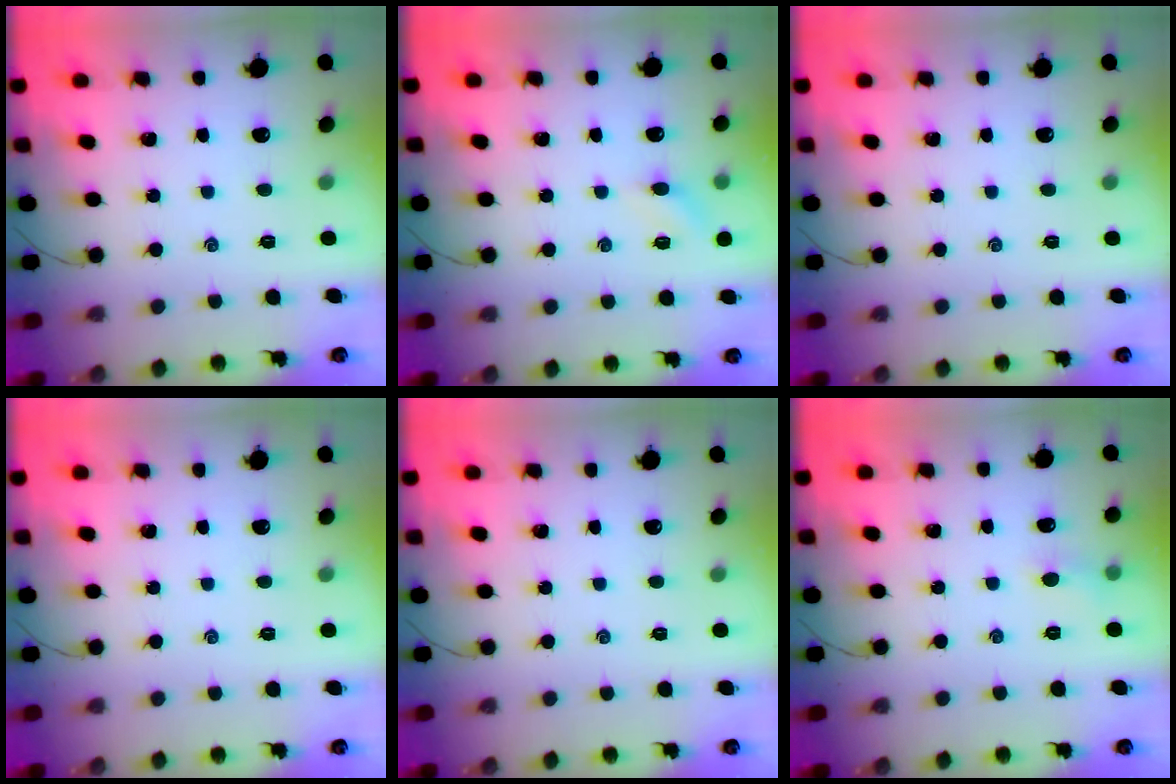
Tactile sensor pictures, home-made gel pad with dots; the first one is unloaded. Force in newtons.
{"total": 6.1, "press": 5.8, "slide": 1.9}
{"total": 0.0}
{"total": 0.0}
{"total": 0.0}
{"total": 3.6, "press": 3.4, "slide": 1.2}